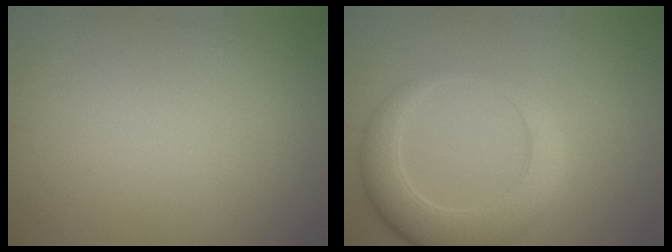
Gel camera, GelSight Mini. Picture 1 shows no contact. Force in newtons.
{"total": 5.3, "press": 5.3, "slide": 0.6}